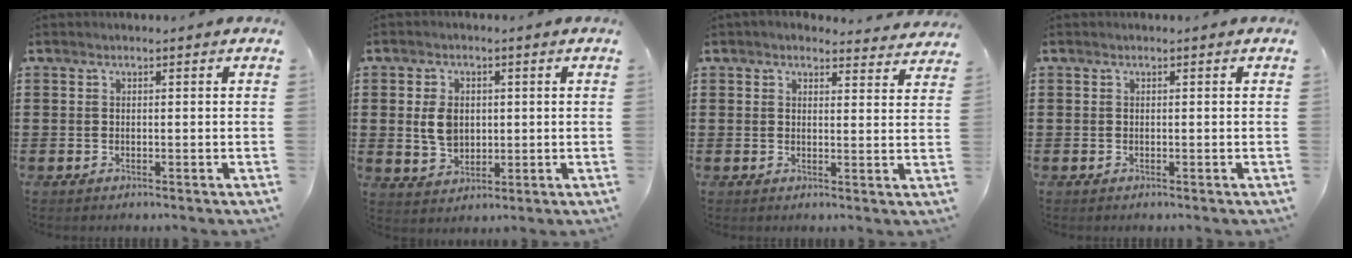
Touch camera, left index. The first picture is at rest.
{"total": 5.0, "force": [0.4, 3.7, 3.4], "torque": [-0.075, 0.005, 0.002]}
{"total": 2.9, "force": [2.8, 0.6, 0.7], "torque": [-0.014, -0.011, 0.049]}
{"total": 0.0}